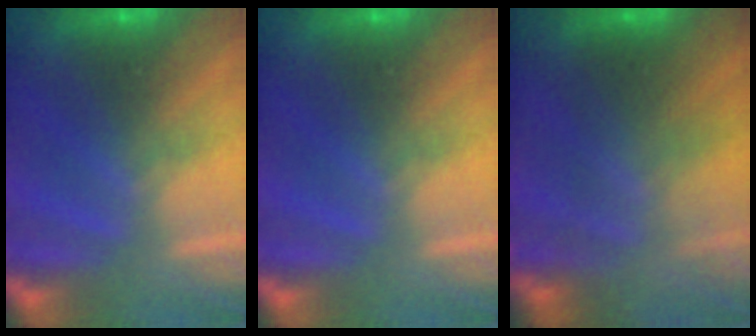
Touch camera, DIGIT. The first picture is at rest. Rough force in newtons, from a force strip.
{"total": 0.0}
{"total": 4.8}